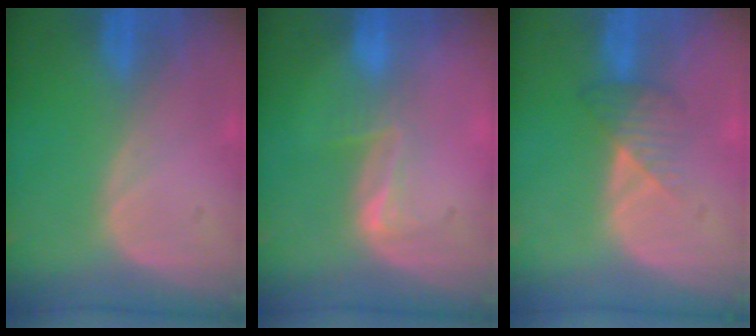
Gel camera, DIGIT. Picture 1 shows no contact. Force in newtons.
{"total": 2.7, "press": 2.3, "slide": 1.5}
{"total": 3.4, "press": 3.2, "slide": 1.1}